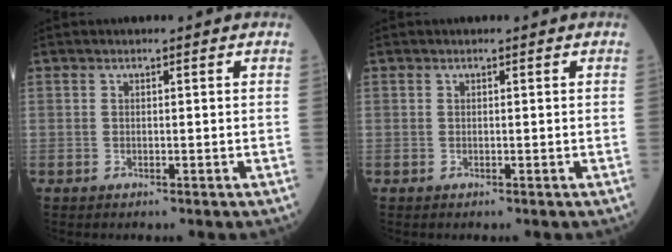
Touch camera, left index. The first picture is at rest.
{"total": 0.0}